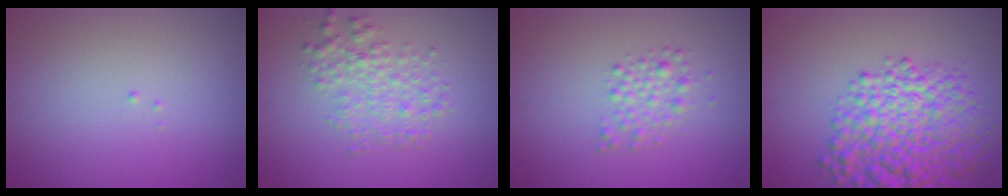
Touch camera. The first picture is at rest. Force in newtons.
{"total": 2.9, "press": 2.9, "slide": 0.1}
{"total": 1.9, "press": 1.8, "slide": 0.1}
{"total": 9.1, "press": 9.1, "slide": 0.4}